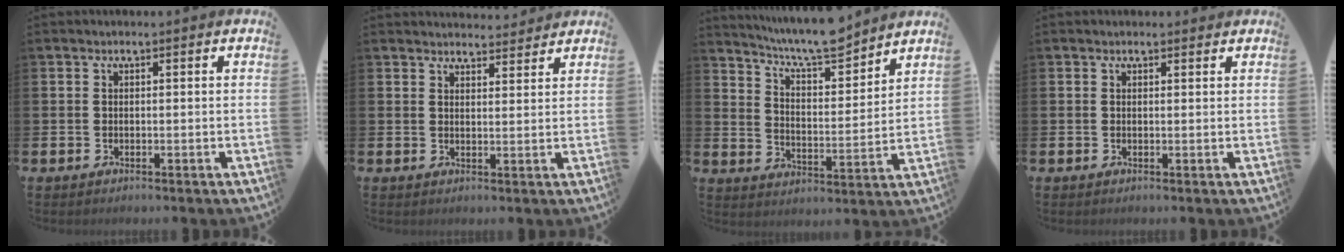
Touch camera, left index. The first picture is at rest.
{"total": 3.4, "force": [3.4, 0.4, -0.1], "torque": [-0.003, -0.019, 0.061]}
{"total": 8.4, "force": [8.0, 0.9, 2.3], "torque": [-0.062, -0.055, 0.143]}
{"total": 0.7, "force": [0.5, 0.3, 0.2], "torque": [0.004, 0.001, 0.008]}